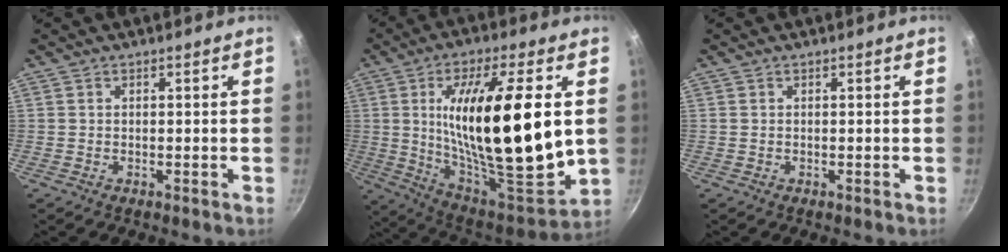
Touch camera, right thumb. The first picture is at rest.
{"total": 27.7, "force": [3.0, 8.5, 26.2], "torque": [-0.435, -0.022, 0.056]}
{"total": 0.0}